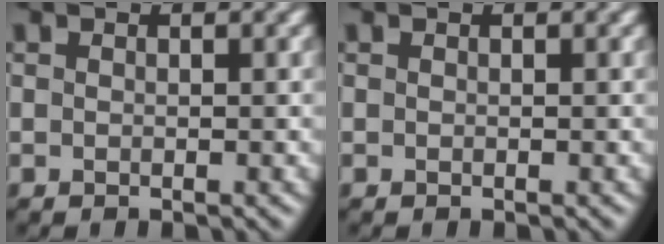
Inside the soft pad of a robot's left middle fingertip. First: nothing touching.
{"total": 0.0}